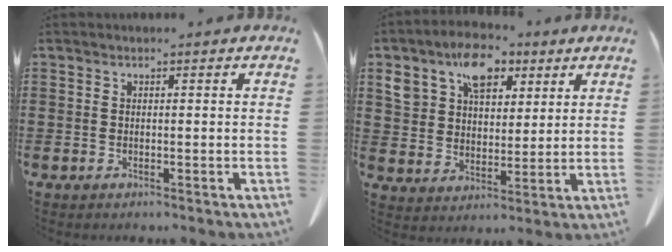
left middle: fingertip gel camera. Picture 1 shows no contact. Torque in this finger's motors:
{"motor_torque": [1.53, 0.61, 0.68, 0.10]}